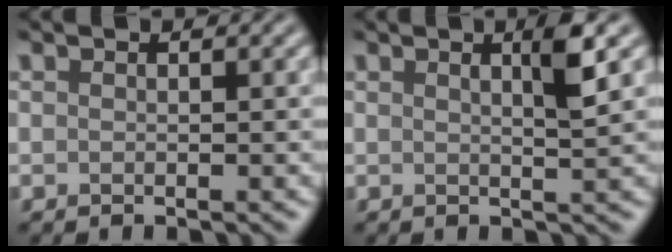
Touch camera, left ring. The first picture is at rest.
{"total": 2.6, "force": [1.0, 0.3, 2.4], "torque": [-0.033, 0.004, 0.013]}